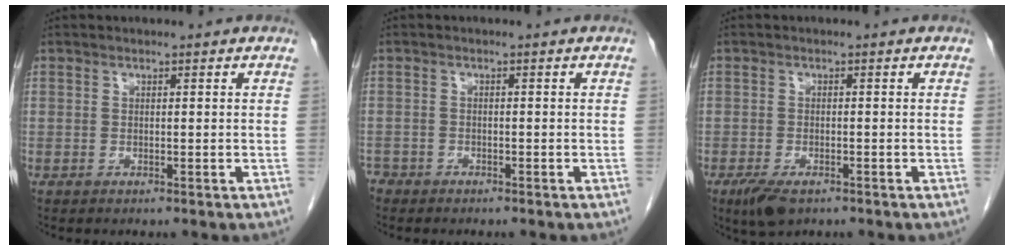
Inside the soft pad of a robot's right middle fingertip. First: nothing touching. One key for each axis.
{"total": 2.2, "fx": -1.9, "fy": 1.2, "fz": 0.2, "tx": -0.004, "ty": 0.002, "tz": -0.036}
{"total": 4.3, "fx": -2.6, "fy": 1.7, "fz": 2.9, "tx": -0.060, "ty": -0.008, "tz": -0.042}